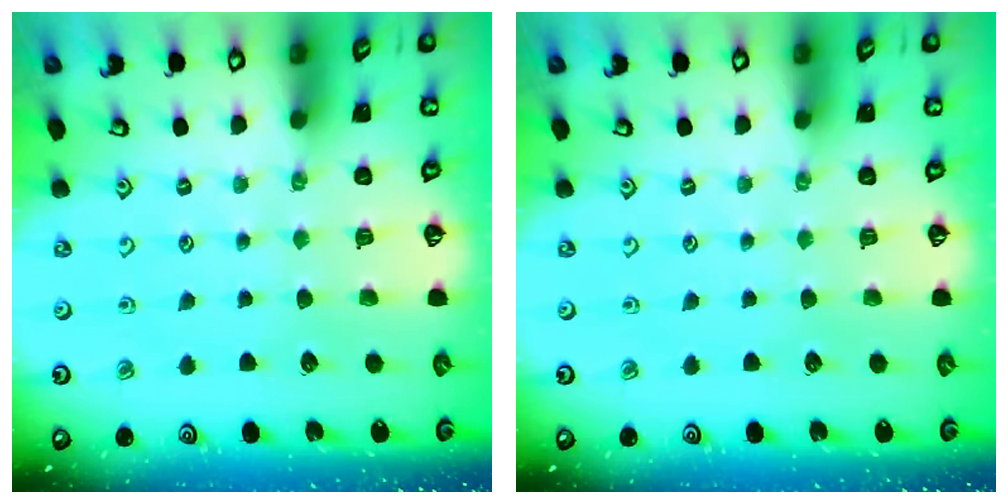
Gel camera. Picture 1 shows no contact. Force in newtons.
{"total": 0.0}